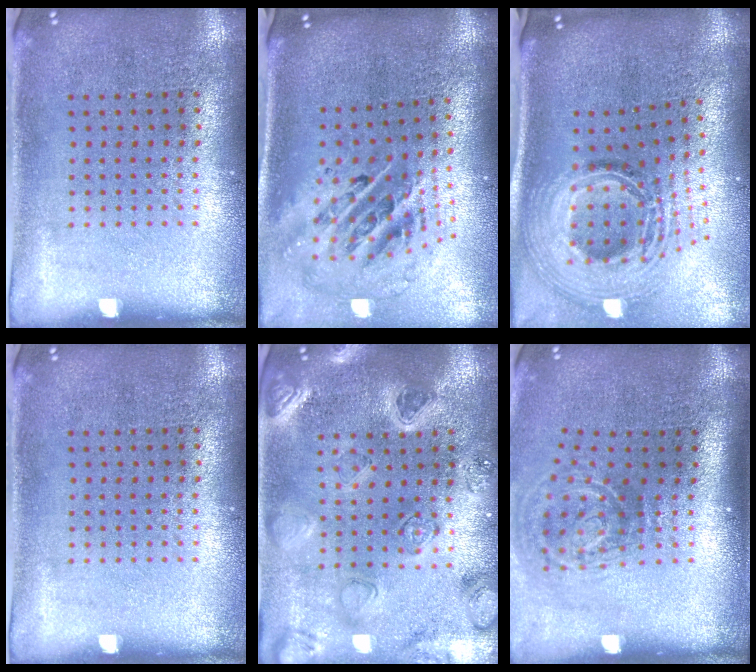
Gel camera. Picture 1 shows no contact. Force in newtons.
{"total": 2.8, "press": 1.9, "slide": 2.1}
{"total": 2.8, "press": 2.0, "slide": 2.0}
{"total": 0.0}
{"total": 2.2, "press": 2.2, "slide": 0.5}
{"total": 2.0, "press": 1.2, "slide": 1.6}